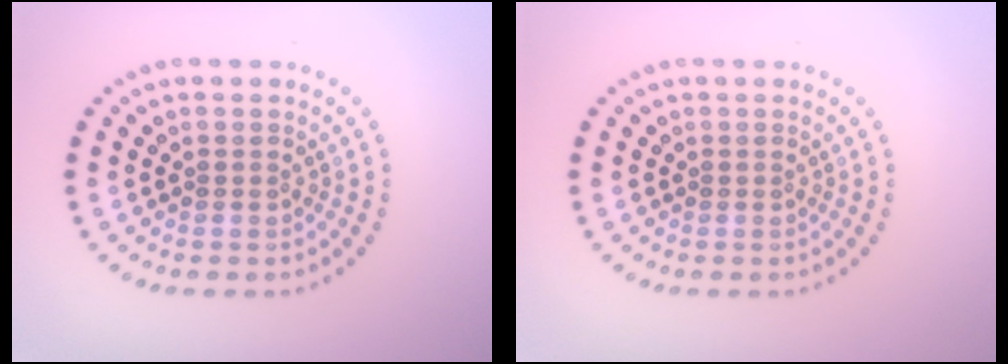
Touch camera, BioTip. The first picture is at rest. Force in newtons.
{"total": 0.0}